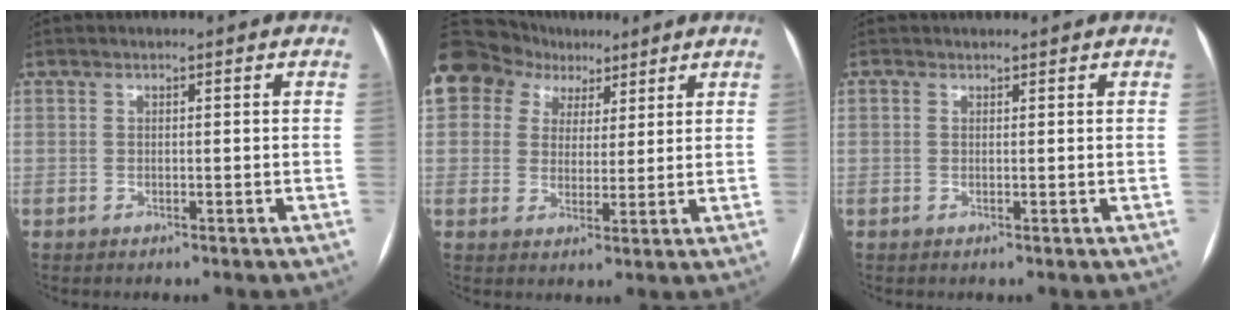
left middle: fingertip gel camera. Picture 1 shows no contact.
{"total": 21.6, "force": [11.4, 16.3, 8.5], "torque": [-0.262, 0.097, 0.213]}
{"total": 1.0, "force": [0.9, 0.3, 0.3], "torque": [-0.012, 0.016, 0.016]}